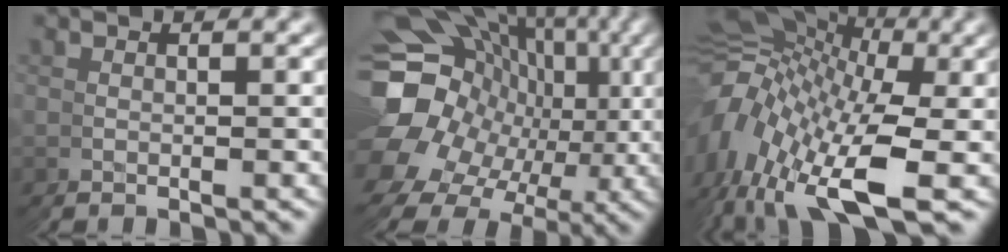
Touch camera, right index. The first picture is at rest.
{"total": 19.8, "force": [0.4, 15.8, 11.9], "torque": [-0.197, -0.030, 0.012]}
{"total": 14.6, "force": [2.4, 10.1, 10.2], "torque": [-0.181, 0.009, 0.027]}